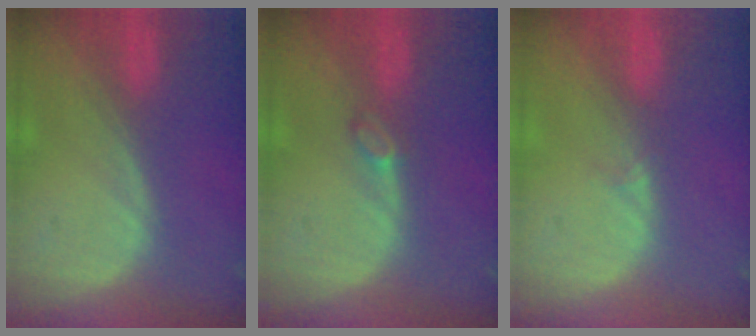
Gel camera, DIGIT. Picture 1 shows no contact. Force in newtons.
{"total": 1.6, "press": 1.6, "slide": 0.2}
{"total": 0.9, "press": 0.6, "slide": 0.7}